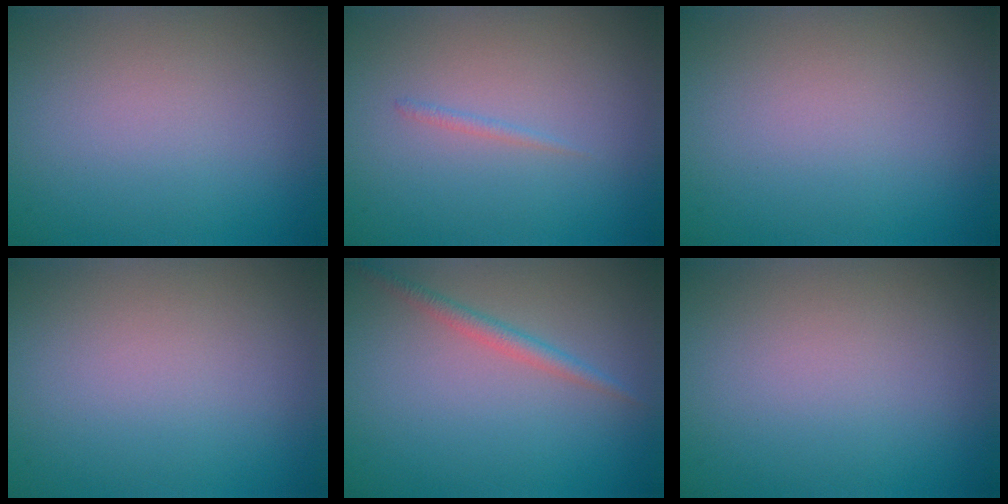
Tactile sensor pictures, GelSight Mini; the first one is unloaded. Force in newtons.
{"total": 0.6, "press": 0.5, "slide": 0.1}
{"total": 0.0}
{"total": 0.0}
{"total": 1.6, "press": 1.6, "slide": 0.1}
{"total": 0.0}